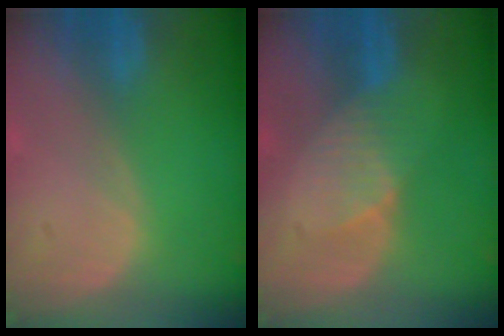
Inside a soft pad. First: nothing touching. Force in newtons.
{"total": 3.5, "press": 3.5, "slide": 0.4}